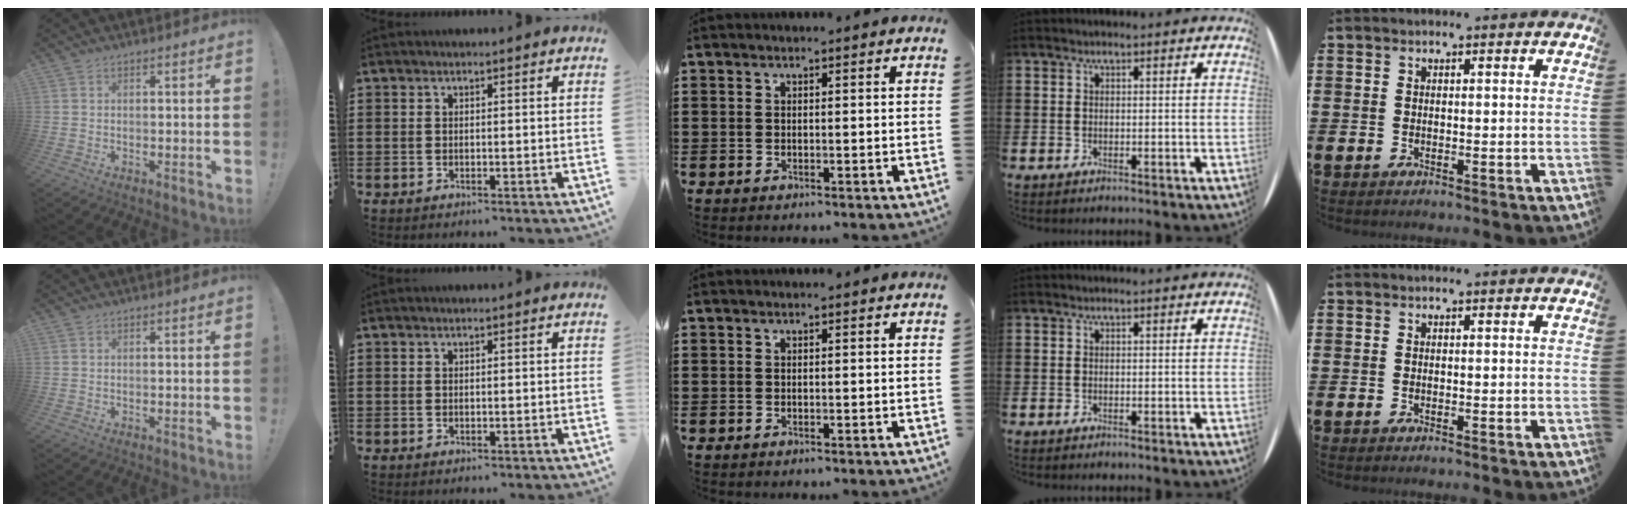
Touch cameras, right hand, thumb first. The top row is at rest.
{}